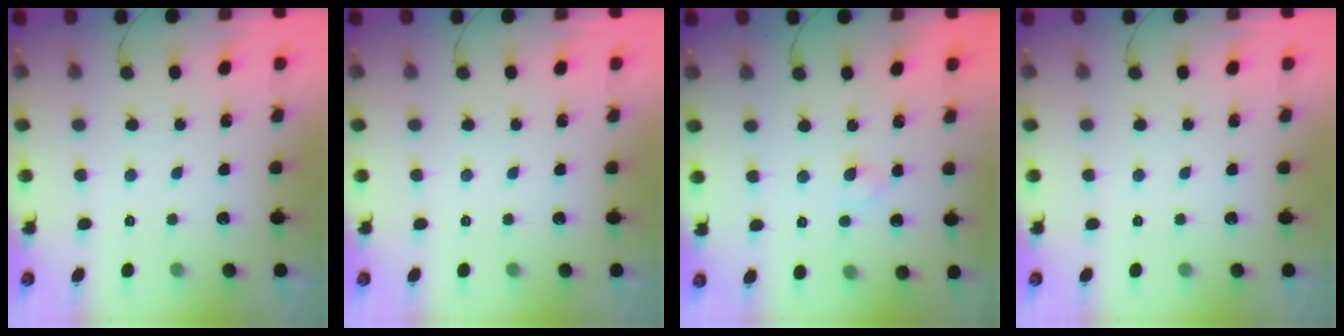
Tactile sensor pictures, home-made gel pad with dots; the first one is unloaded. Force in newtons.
{"total": 0.0}
{"total": 2.5, "press": 2.3, "slide": 1.0}
{"total": 0.0}